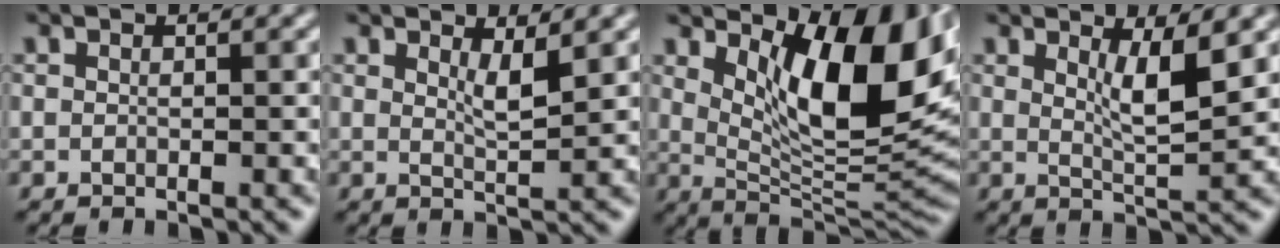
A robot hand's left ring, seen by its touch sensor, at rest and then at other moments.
{"total": 1.9, "force": [1.1, 0.3, 1.5], "torque": [-0.025, -0.006, 0.019]}
{"total": 12.3, "force": [3.9, 5.0, 10.5], "torque": [-0.151, -0.008, 0.071]}
{"total": 3.5, "force": [1.5, 0.8, 3.1], "torque": [-0.048, -0.010, 0.028]}